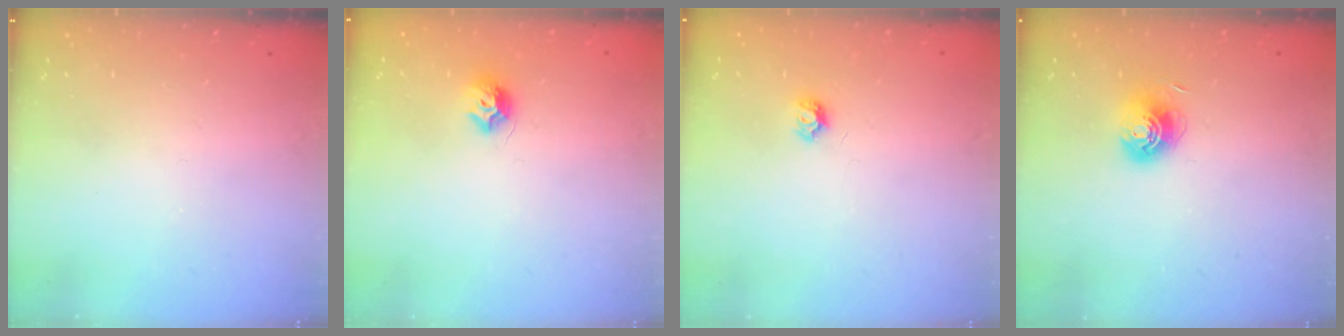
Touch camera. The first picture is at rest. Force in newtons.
{"total": 7.6, "press": 7.6, "slide": 0.2}
{"total": 5.3, "press": 5.2, "slide": 0.4}
{"total": 7.0, "press": 7.0, "slide": 0.5}